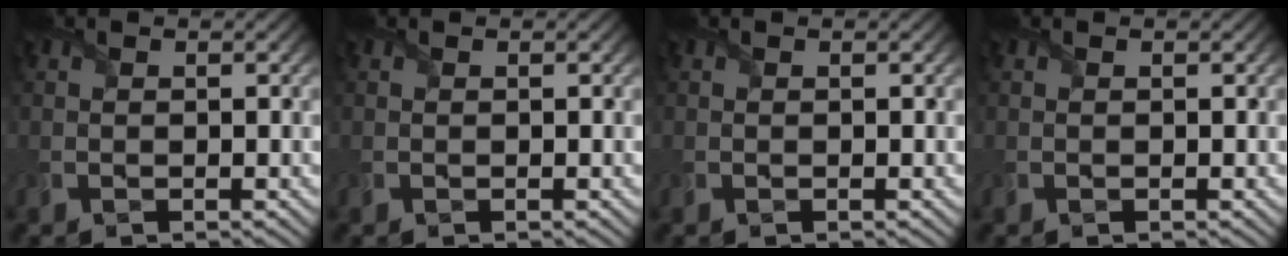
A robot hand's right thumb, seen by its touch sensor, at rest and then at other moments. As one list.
[{"total": 0.0}, {"total": 0.0}, {"total": 0.0}]